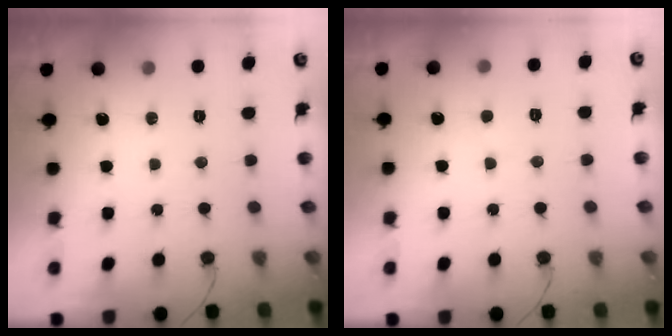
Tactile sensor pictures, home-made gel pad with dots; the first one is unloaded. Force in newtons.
{"total": 3.5, "press": 3.5, "slide": 0.3}